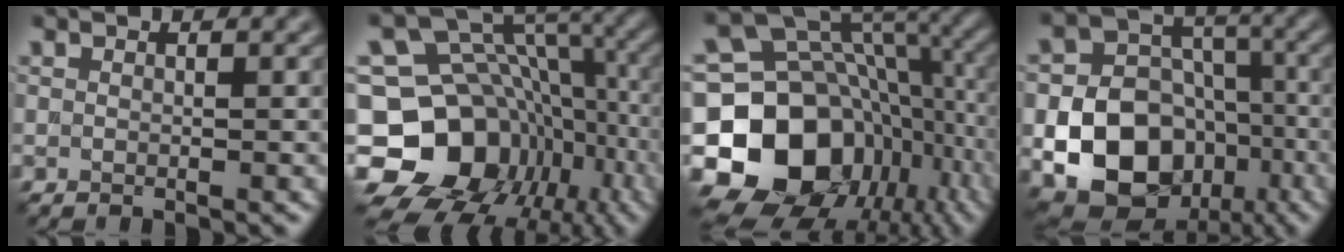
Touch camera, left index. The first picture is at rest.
{"total": 17.3, "force": [-6.4, 13.4, 8.9], "torque": [-0.160, 0.005, -0.092]}
{"total": 18.0, "force": [-4.8, 13.8, 10.6], "torque": [-0.207, -0.013, -0.078]}
{"total": 14.0, "force": [-5.1, 11.2, 6.6], "torque": [-0.108, -0.032, -0.111]}